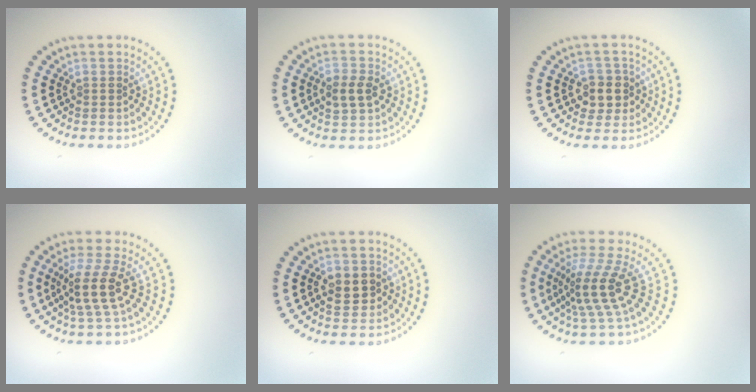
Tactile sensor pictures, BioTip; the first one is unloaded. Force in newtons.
{"total": 2.5, "press": 2.5, "slide": 0.1}
{"total": 2.5, "press": 2.3, "slide": 0.9}
{"total": 3.7, "press": 2.8, "slide": 2.4}
{"total": 2.8, "press": 2.8, "slide": 0.3}
{"total": 4.3, "press": 3.0, "slide": 3.1}